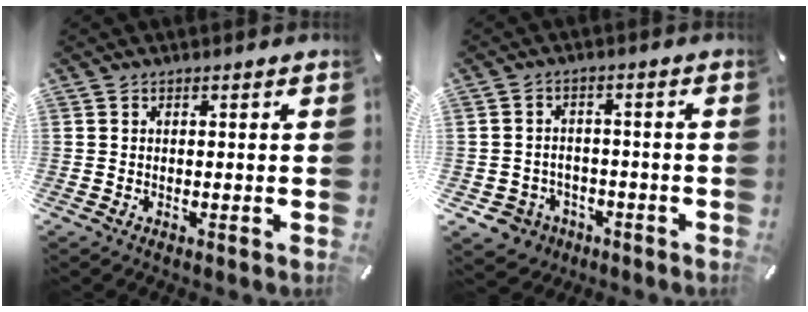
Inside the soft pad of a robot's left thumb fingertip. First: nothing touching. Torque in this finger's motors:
{"motor_torque": [-0.08, 0.47, -0.02, 0.26, 0.02]}